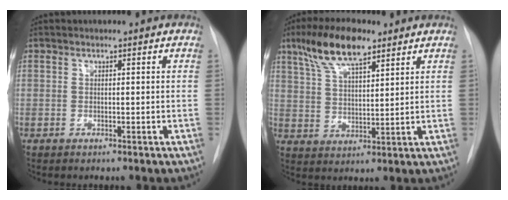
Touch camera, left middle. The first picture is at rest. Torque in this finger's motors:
{"motor_torque": [1.07, -1.07, 0.33, 0.10]}